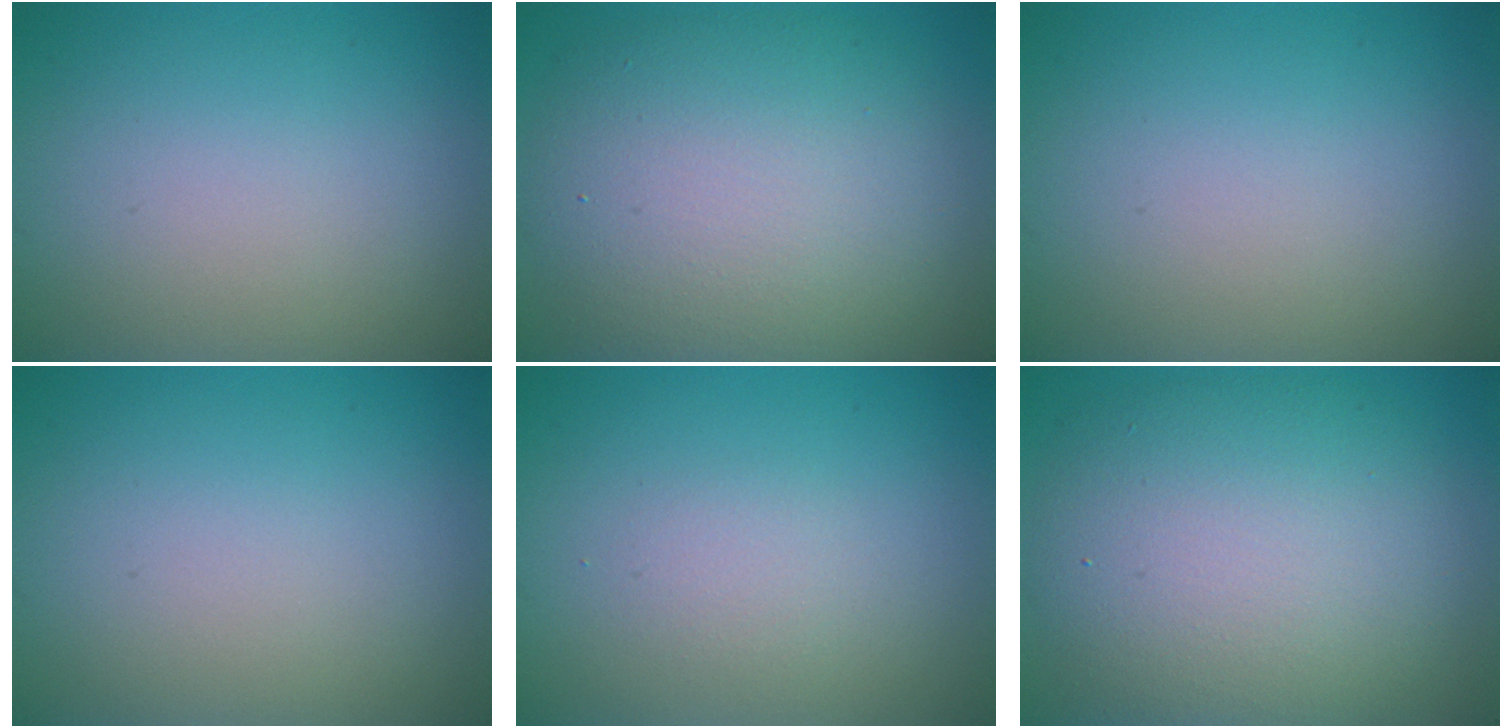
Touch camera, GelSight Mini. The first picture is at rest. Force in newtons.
{"total": 10.3, "press": 10.3, "slide": 0.4}
{"total": 0.0}
{"total": 0.0}
{"total": 1.2, "press": 1.2, "slide": 0.0}
{"total": 10.3, "press": 10.3, "slide": 0.4}